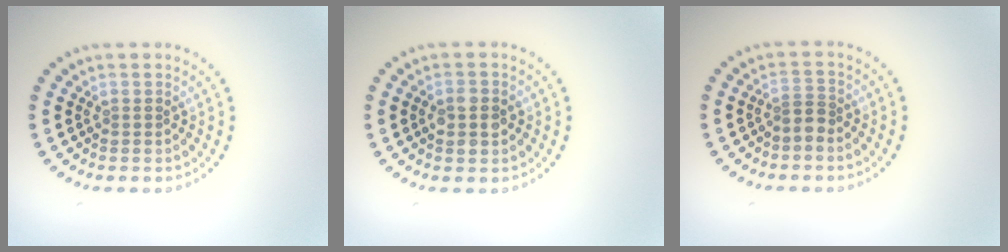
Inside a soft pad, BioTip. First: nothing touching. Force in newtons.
{"total": 2.7, "press": 2.7, "slide": 0.1}
{"total": 1.5, "press": 1.1, "slide": 1.0}